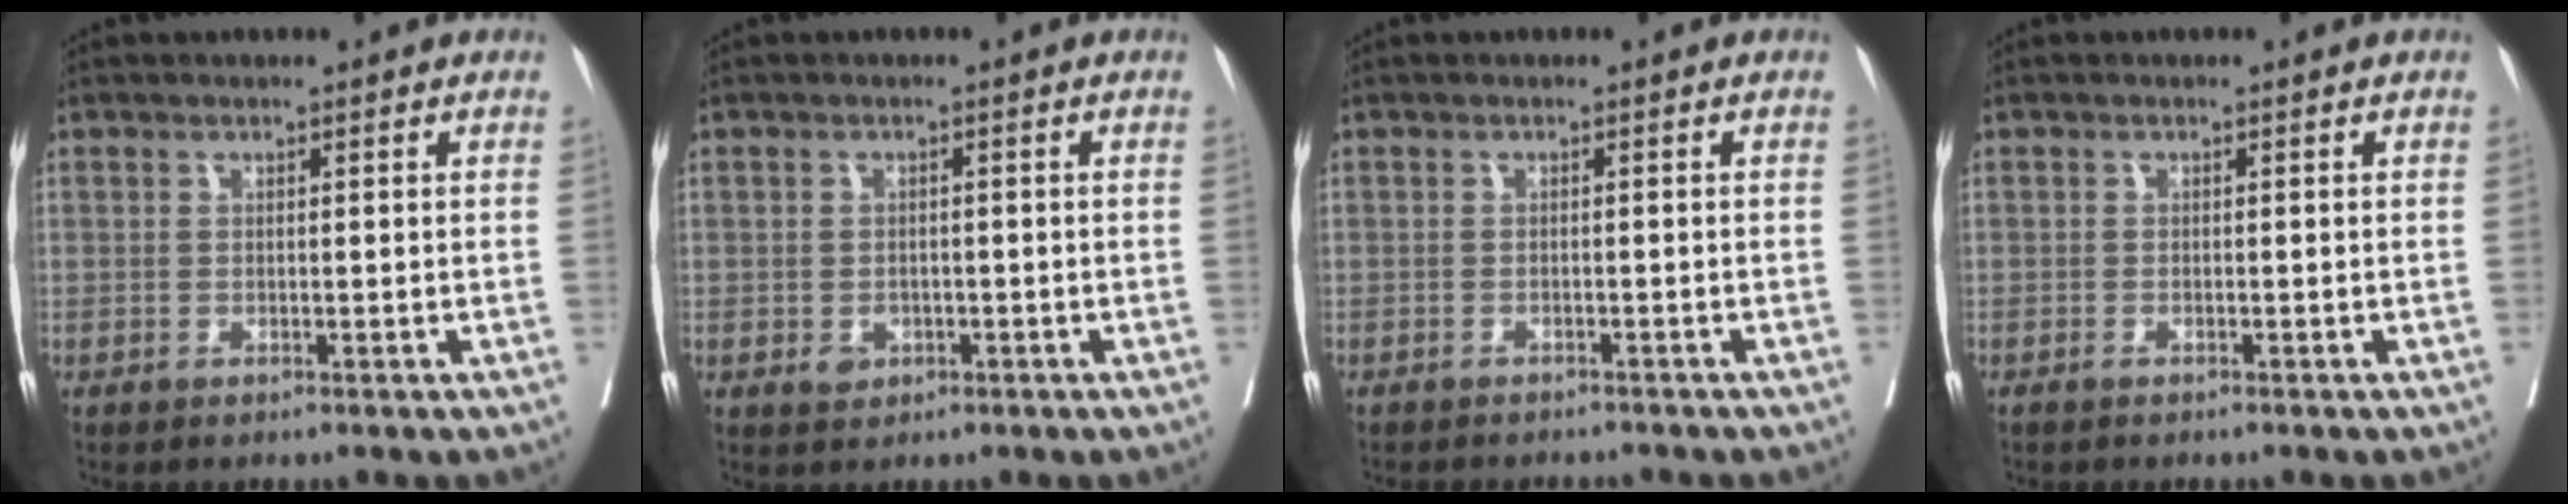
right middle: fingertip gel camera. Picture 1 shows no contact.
{"total": 2.2, "force": [-0.8, 1.8, 1.0], "torque": [-0.013, 0.002, -0.005]}
{"total": 5.6, "force": [-5.2, 1.2, 1.5], "torque": [-0.014, -0.005, -0.065]}
{"total": 0.9, "force": [-0.8, 0.0, 0.4], "torque": [-0.009, -0.003, -0.012]}